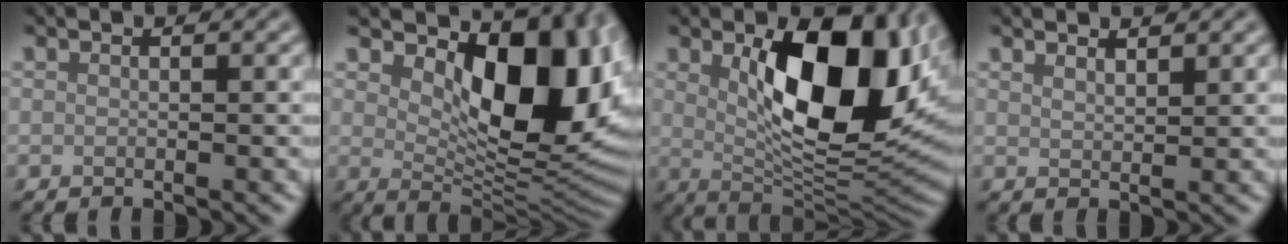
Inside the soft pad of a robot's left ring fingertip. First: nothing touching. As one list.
[{"total": 11.7, "force": [3.0, 6.1, 9.5], "torque": [-0.125, -0.014, 0.057]}, {"total": 12.9, "force": [2.5, 5.9, 11.1], "torque": [-0.164, -0.004, 0.043]}, {"total": 1.5, "force": [1.4, 0.3, 0.5], "torque": [-0.007, 0.000, 0.021]}]